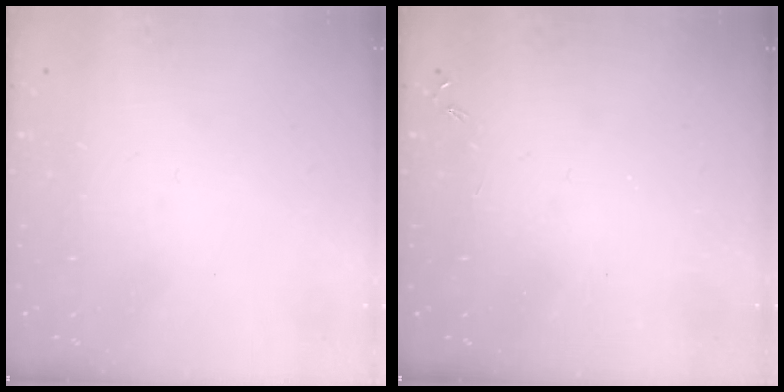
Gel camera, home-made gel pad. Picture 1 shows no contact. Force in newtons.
{"total": 0.0}